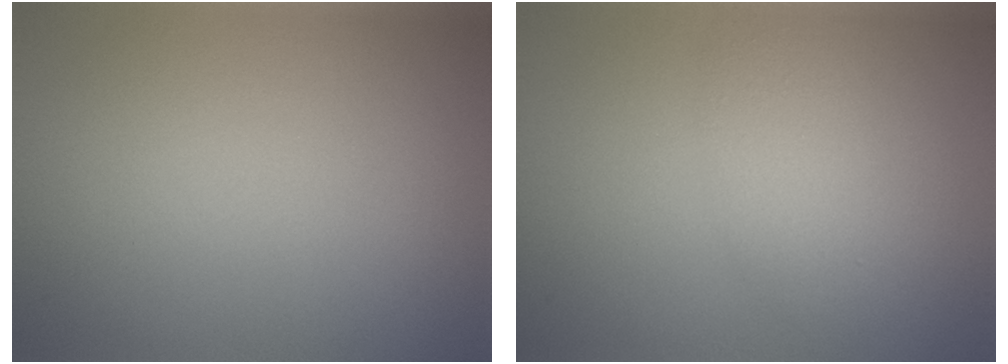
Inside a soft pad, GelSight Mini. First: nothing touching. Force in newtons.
{"total": 1.9, "press": 1.9, "slide": 0.1}